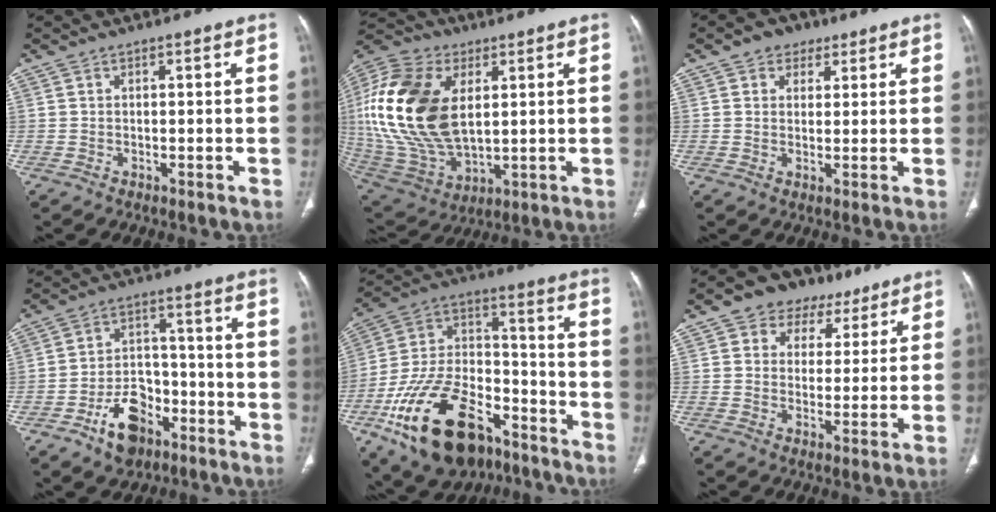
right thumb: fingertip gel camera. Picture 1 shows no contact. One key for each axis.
{"total": 25.5, "fx": 4.7, "fy": 15.2, "fz": 20.0, "tx": -0.418, "ty": -0.021, "tz": 0.092}
{"total": 5.0, "fx": 2.6, "fy": 3.9, "fz": 1.6, "tx": 0.002, "ty": -0.006, "tz": 0.038}
{"total": 10.8, "fx": -5.8, "fy": 7.1, "fz": 5.6, "tx": -0.061, "ty": 0.042, "tz": -0.095}
{"total": 26.2, "fx": -14.3, "fy": 14.4, "fz": 16.5, "tx": -0.331, "ty": 0.066, "tz": -0.240}
{"total": 10.9, "fx": 6.3, "fy": 8.0, "fz": 3.8, "tx": -0.008, "ty": -0.009, "tz": 0.090}